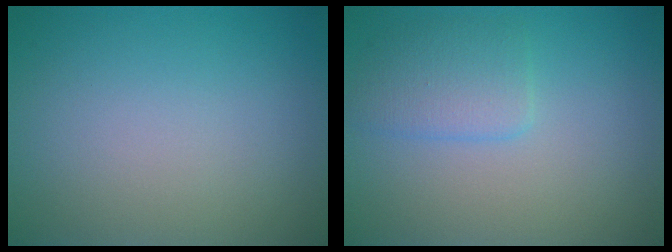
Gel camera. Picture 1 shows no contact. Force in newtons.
{"total": 2.5, "press": 2.5, "slide": 0.1}